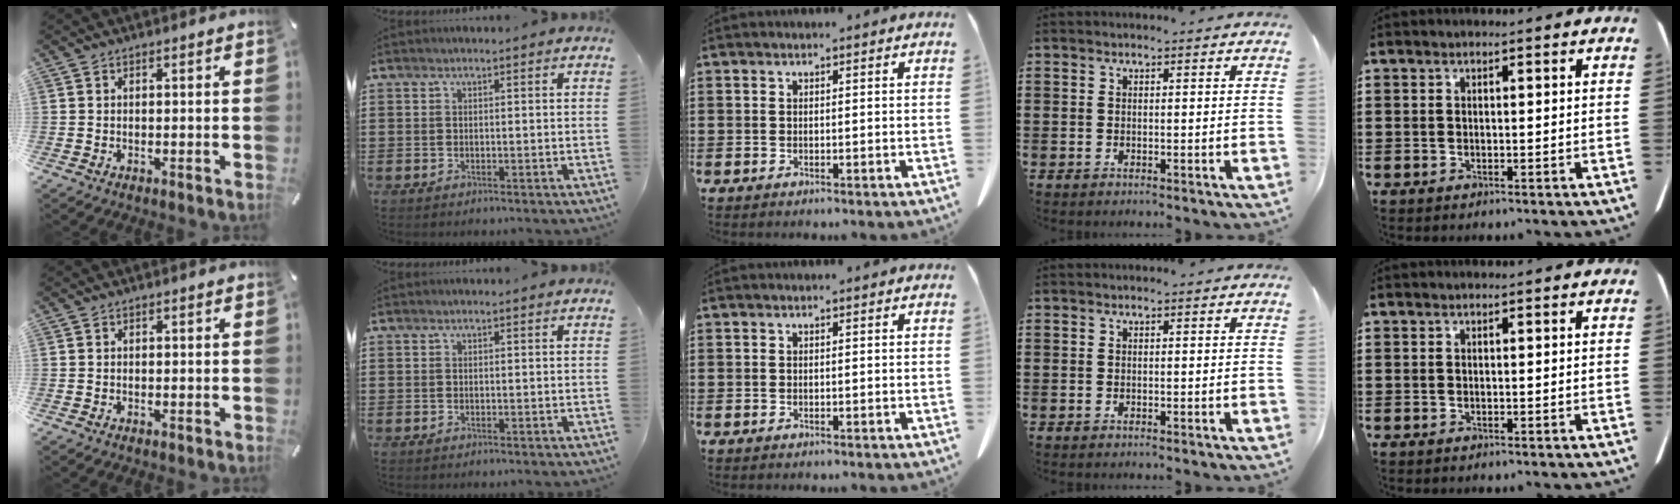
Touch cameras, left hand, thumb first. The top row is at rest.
{}